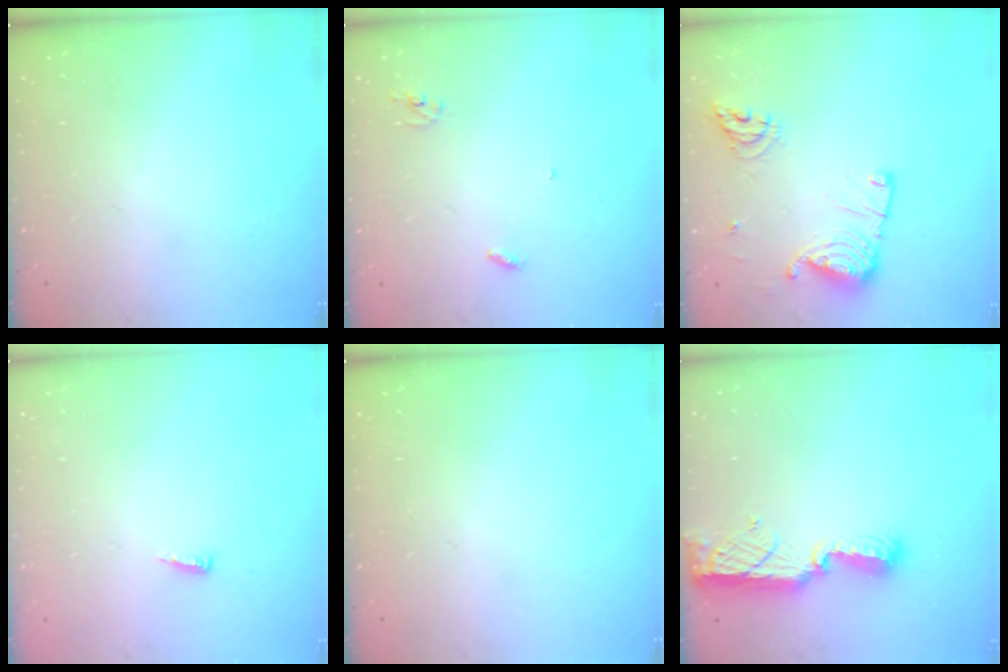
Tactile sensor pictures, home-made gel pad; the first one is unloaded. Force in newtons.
{"total": 2.8, "press": 2.8, "slide": 0.2}
{"total": 13.5, "press": 13.4, "slide": 1.2}
{"total": 4.9, "press": 4.9, "slide": 0.5}
{"total": 0.0}
{"total": 11.5, "press": 10.3, "slide": 5.0}